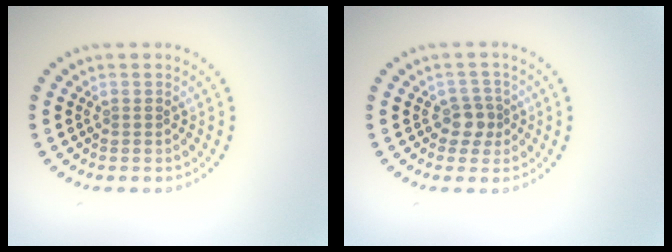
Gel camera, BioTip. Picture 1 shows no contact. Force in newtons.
{"total": 2.1, "press": 1.7, "slide": 1.1}